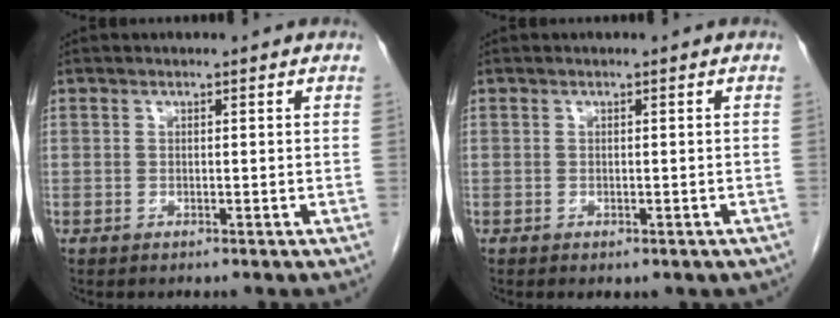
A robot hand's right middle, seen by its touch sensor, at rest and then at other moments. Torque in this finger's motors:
{"motor_torque": [0.07, 0.03, 0.01, 0.01]}